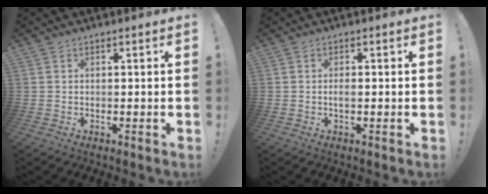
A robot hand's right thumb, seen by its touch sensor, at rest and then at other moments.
{"total": 1.6, "force": [-0.4, 0.6, 1.4], "torque": [-0.020, -0.001, -0.010]}